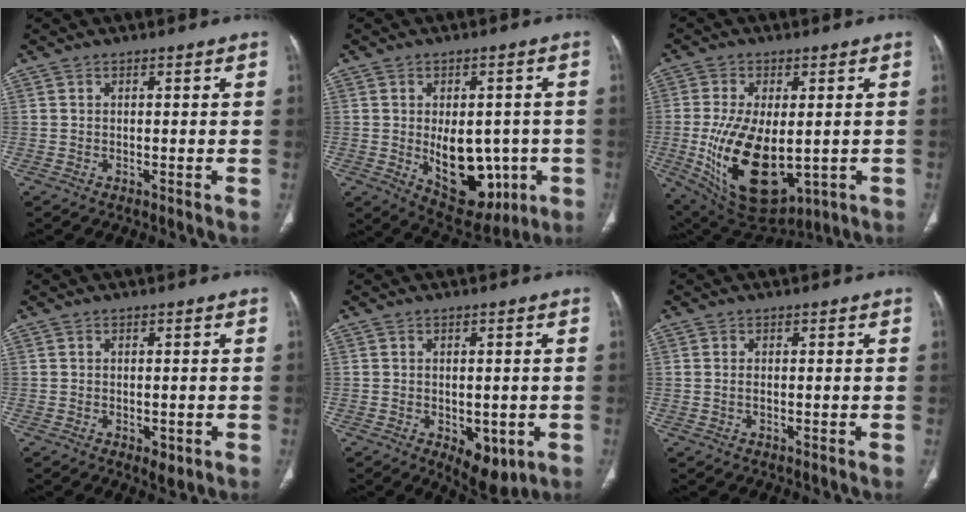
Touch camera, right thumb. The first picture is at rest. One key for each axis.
{"total": 14.5, "fx": -2.7, "fy": 9.0, "fz": 11.1, "tx": -0.119, "ty": 0.001, "tz": -0.011}
{"total": 18.8, "fx": -2.7, "fy": 10.0, "fz": 15.7, "tx": -0.289, "ty": -0.023, "tz": -0.013}
{"total": 2.6, "fx": -0.9, "fy": 1.5, "fz": 1.9, "tx": -0.020, "ty": -0.002, "tz": -0.005}
{"total": 7.1, "fx": -2.1, "fy": 4.0, "fz": 5.5, "tx": -0.054, "ty": -0.007, "tz": -0.014}
{"total": 0.9, "fx": 0.0, "fy": 0.5, "fz": 0.7, "tx": -0.019, "ty": 0.002, "tz": 0.001}